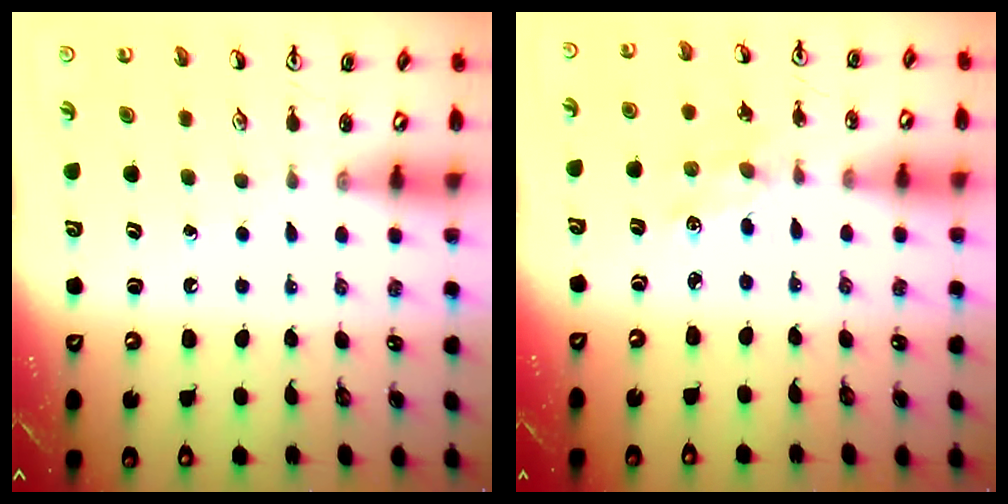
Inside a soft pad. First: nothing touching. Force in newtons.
{"total": 2.1, "press": 2.1, "slide": 0.4}